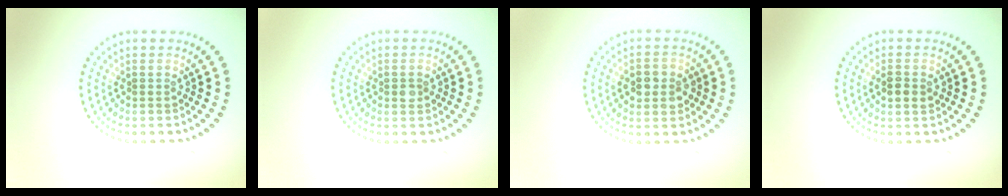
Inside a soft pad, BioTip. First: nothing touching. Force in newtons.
{"total": 1.0, "press": 1.0, "slide": 0.2}
{"total": 2.7, "press": 2.7, "slide": 0.3}
{"total": 1.7, "press": 1.7, "slide": 0.1}